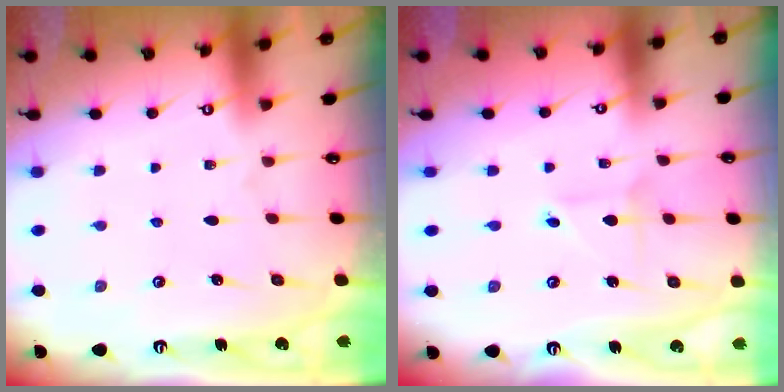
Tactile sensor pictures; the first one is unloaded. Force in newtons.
{"total": 1.8, "press": 1.8, "slide": 0.2}